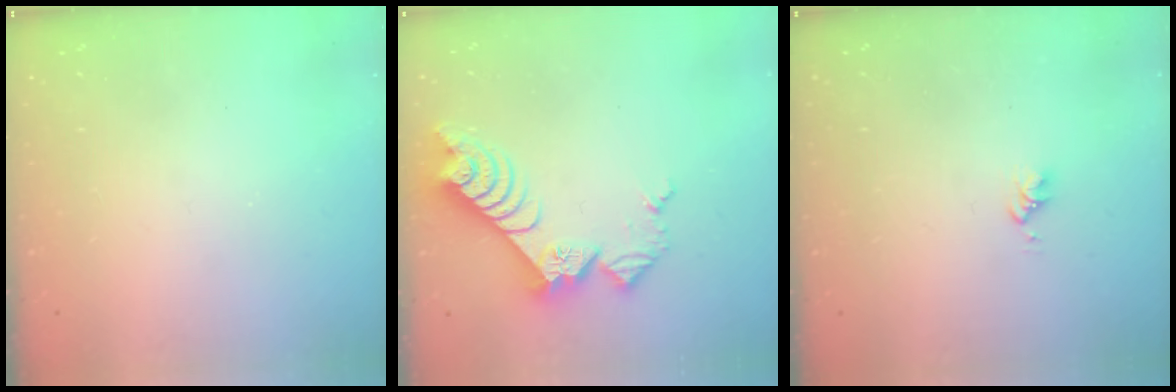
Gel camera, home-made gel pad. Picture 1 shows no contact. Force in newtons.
{"total": 11.2, "press": 11.1, "slide": 1.4}
{"total": 2.6, "press": 2.6, "slide": 0.4}